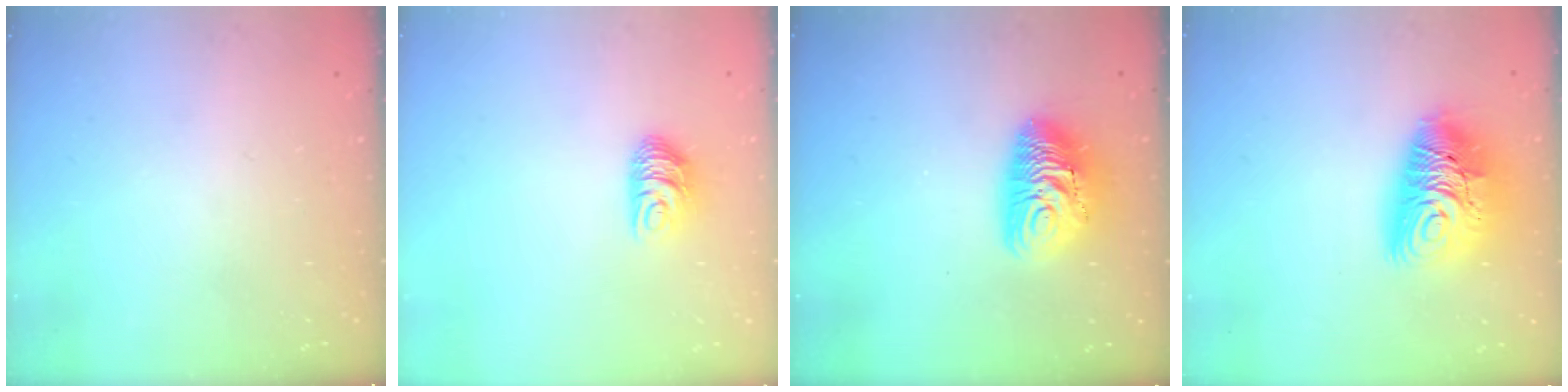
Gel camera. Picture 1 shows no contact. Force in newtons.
{"total": 7.3, "press": 7.3, "slide": 0.8}
{"total": 11.9, "press": 11.9, "slide": 0.9}
{"total": 15.5, "press": 15.5, "slide": 1.6}